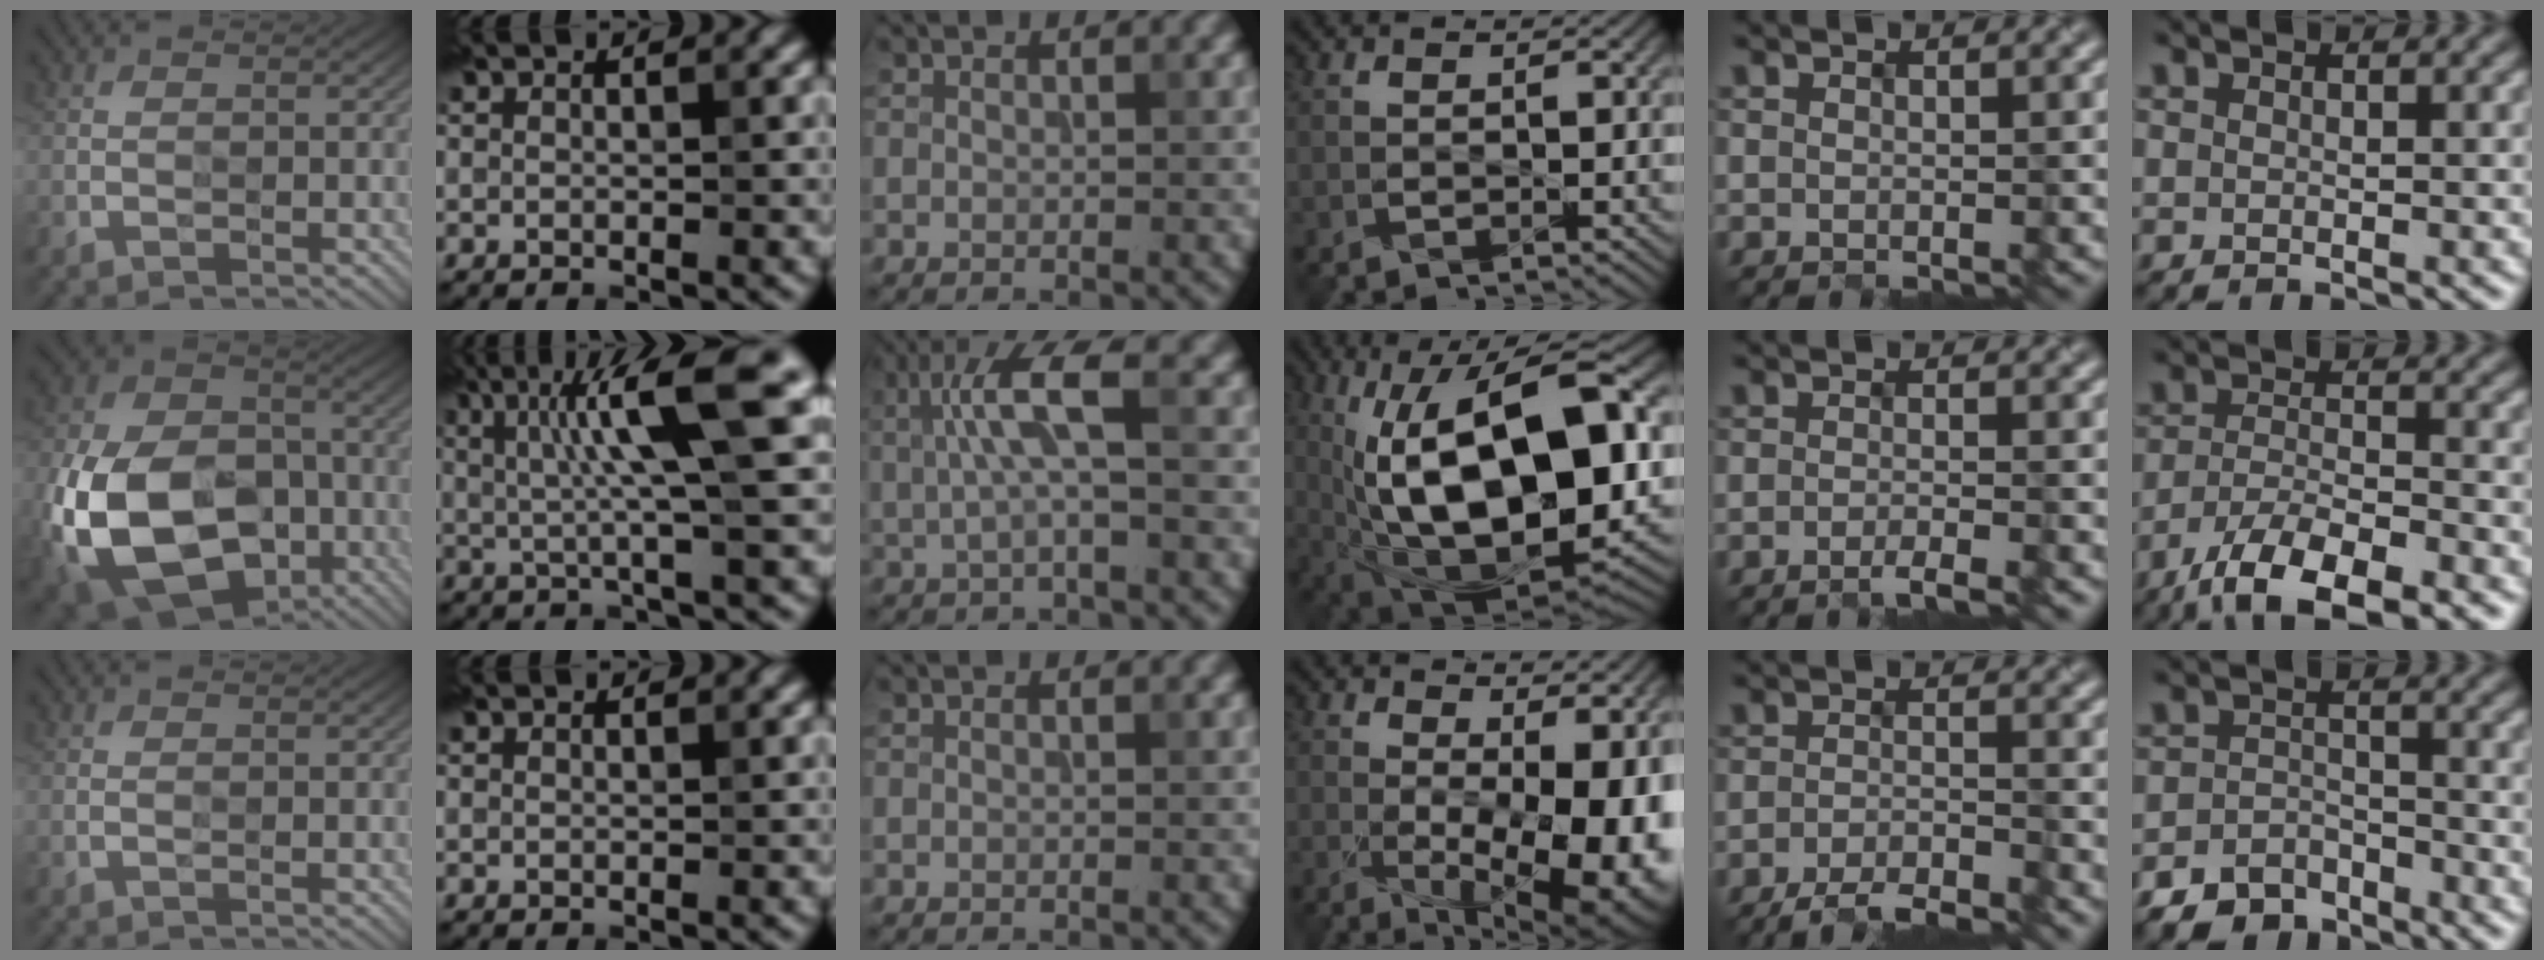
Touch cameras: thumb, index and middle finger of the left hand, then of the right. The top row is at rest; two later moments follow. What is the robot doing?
{"motion": "extract", "object": "keycard holder"}